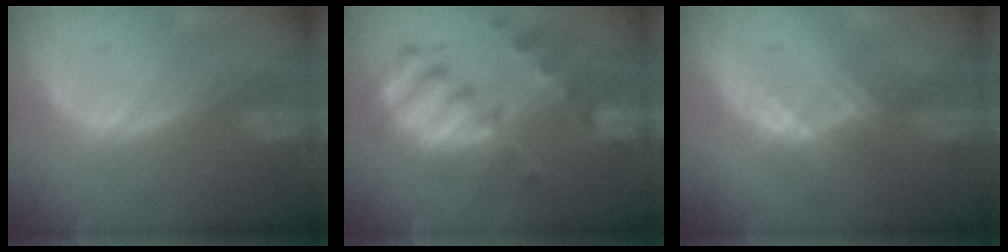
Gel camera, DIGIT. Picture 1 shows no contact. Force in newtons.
{"total": 10.5, "press": 9.1, "slide": 5.2}
{"total": 1.9, "press": 1.9, "slide": 0.3}